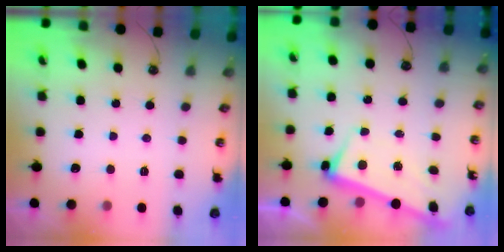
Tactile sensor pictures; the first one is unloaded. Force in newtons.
{"total": 2.6, "press": 2.4, "slide": 1.0}